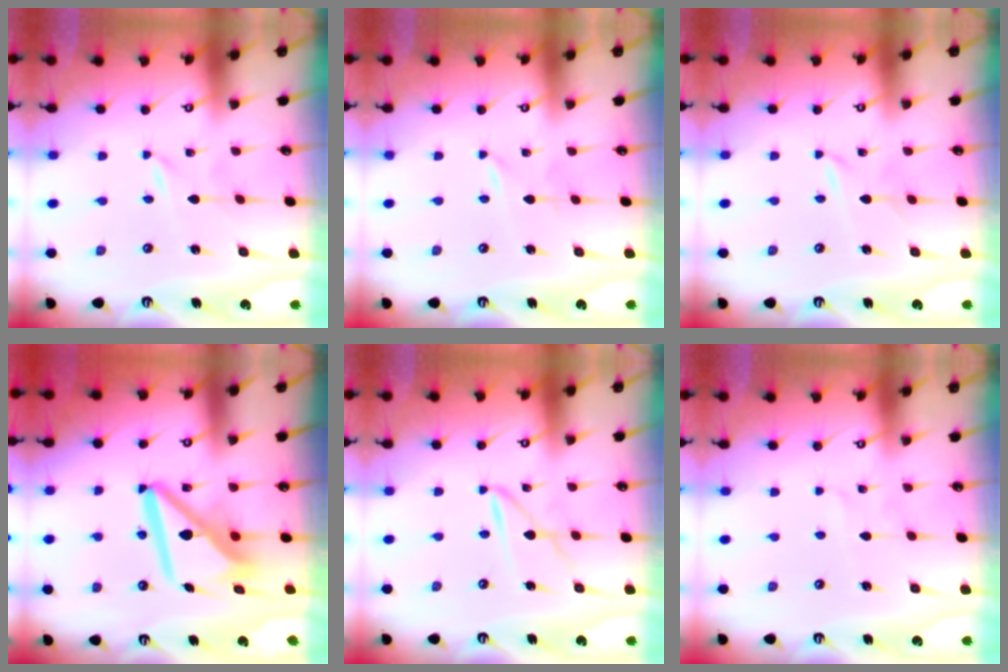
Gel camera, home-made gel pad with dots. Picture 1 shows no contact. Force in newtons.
{"total": 2.0, "press": 2.0, "slide": 0.3}
{"total": 2.5, "press": 2.4, "slide": 0.4}
{"total": 12.1, "press": 12.1, "slide": 1.4}
{"total": 5.2, "press": 5.1, "slide": 0.4}
{"total": 1.9, "press": 1.9, "slide": 0.2}